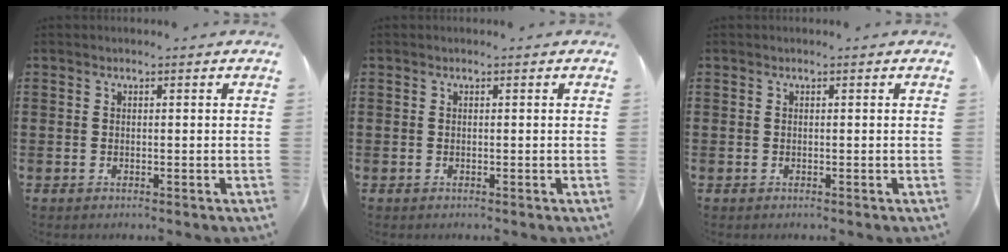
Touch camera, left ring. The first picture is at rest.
{"total": 0.0}
{"total": 0.0}